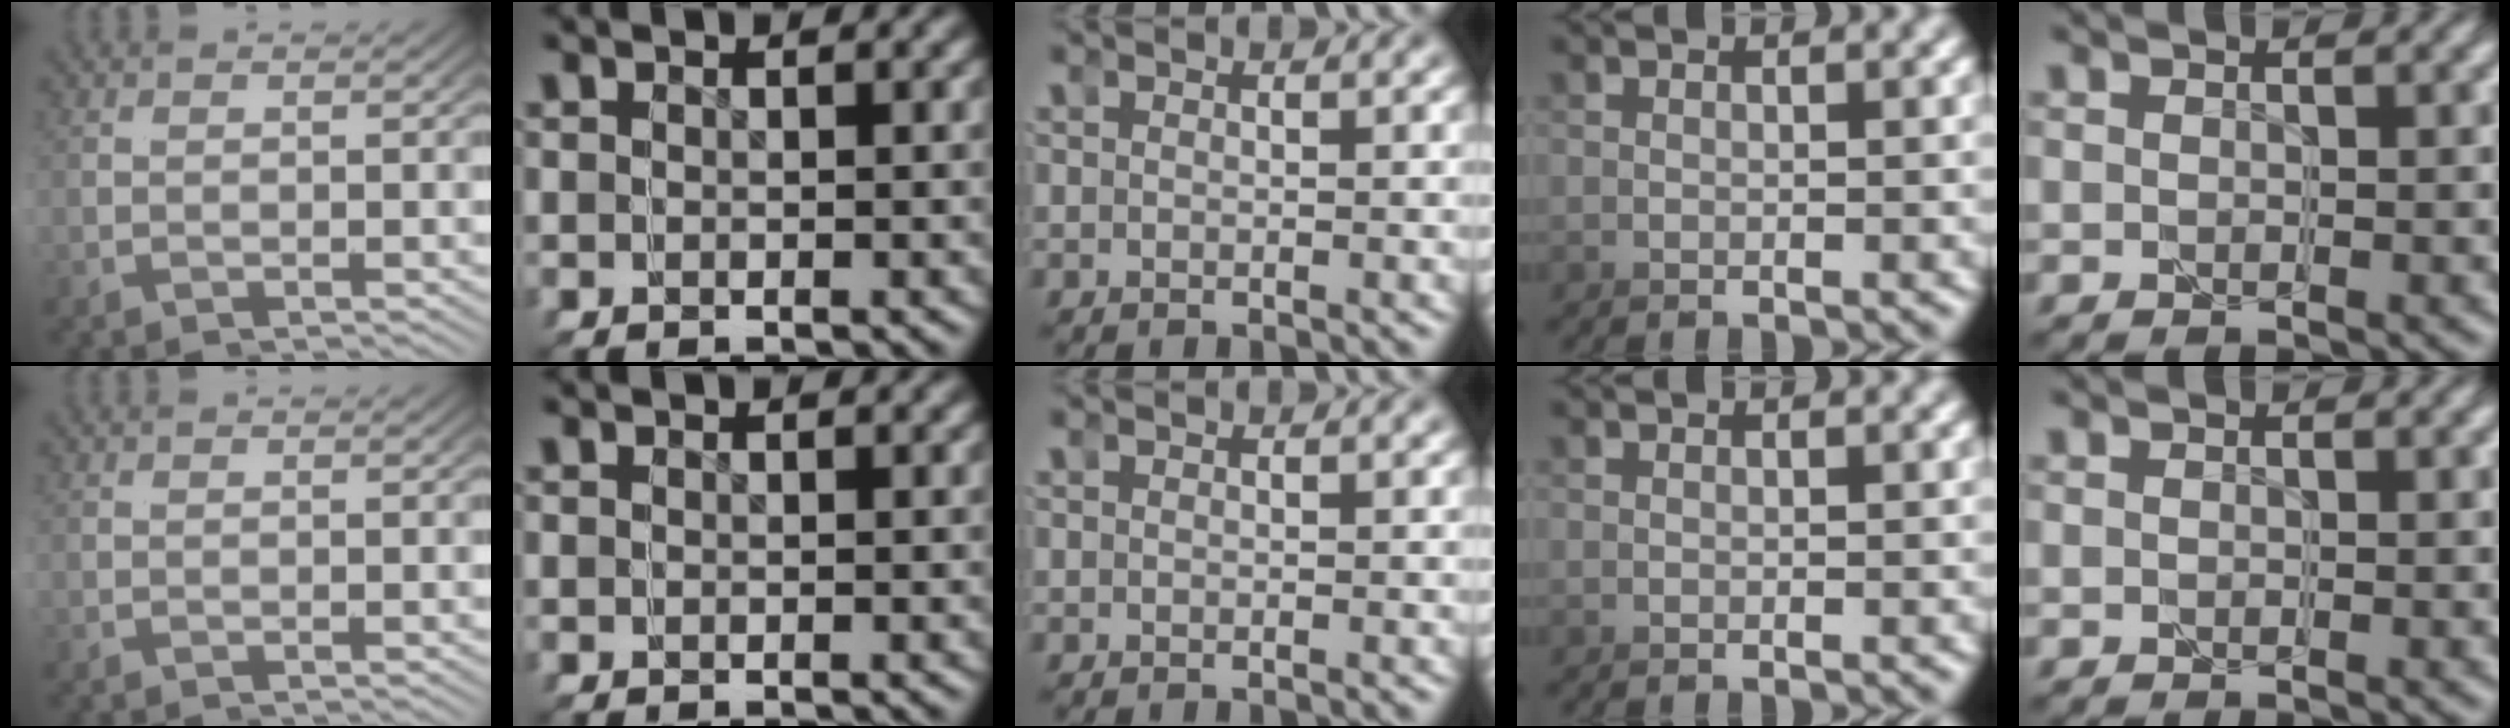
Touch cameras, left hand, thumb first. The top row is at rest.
{}